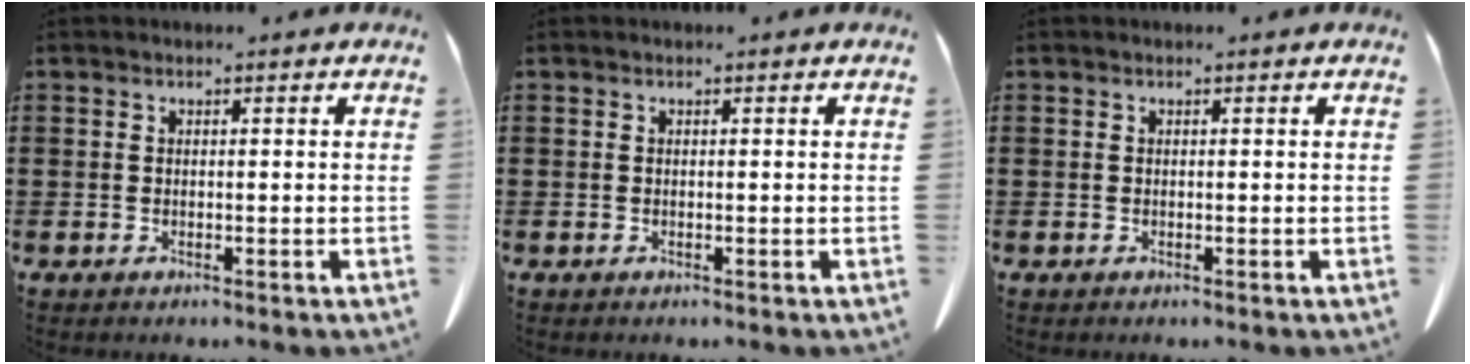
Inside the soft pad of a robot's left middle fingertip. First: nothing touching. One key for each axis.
{"total": 0.0}
{"total": 0.0}